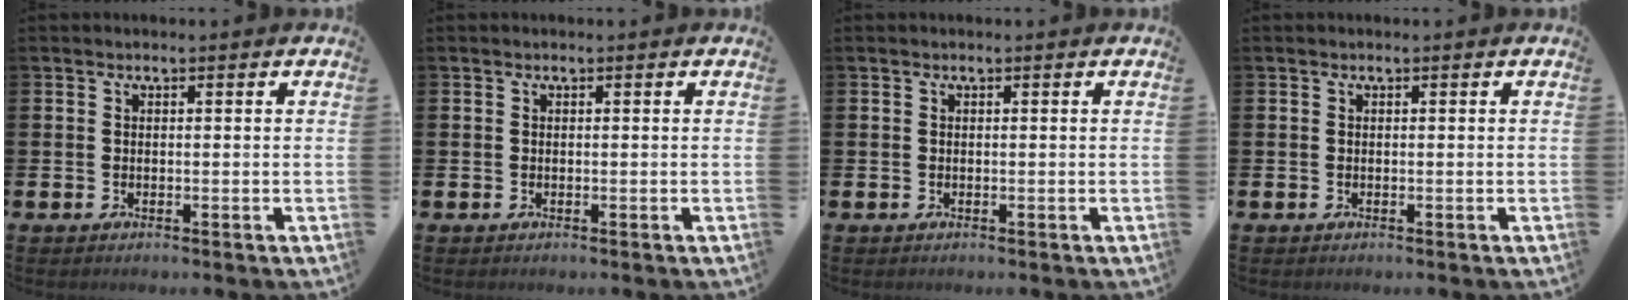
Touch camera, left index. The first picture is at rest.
{"total": 0.0}
{"total": 0.0}
{"total": 0.0}